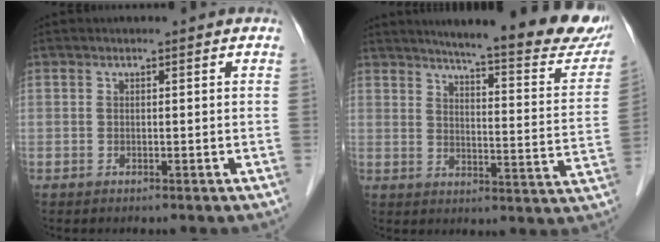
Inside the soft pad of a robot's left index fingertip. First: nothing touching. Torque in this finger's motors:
{"motor_torque": [0.10, -0.32, 0.62, 0.12]}